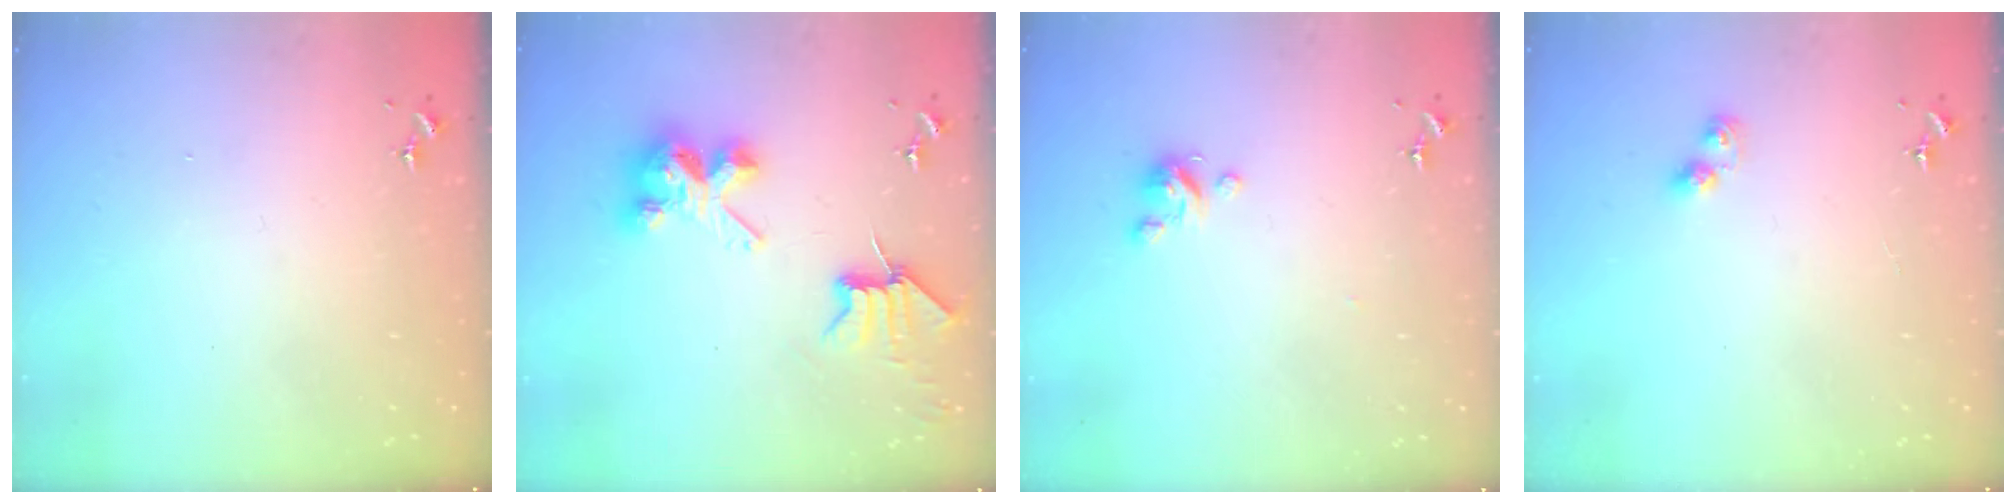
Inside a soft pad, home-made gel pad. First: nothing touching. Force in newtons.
{"total": 7.8, "press": 7.8, "slide": 0.6}
{"total": 4.7, "press": 4.7, "slide": 0.3}
{"total": 4.9, "press": 4.9, "slide": 0.2}